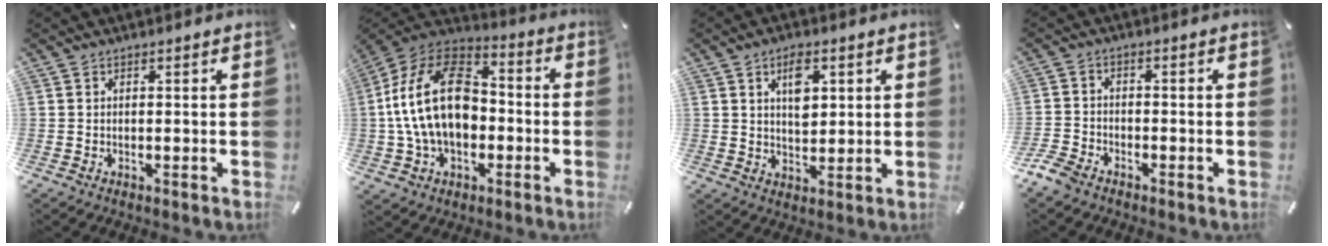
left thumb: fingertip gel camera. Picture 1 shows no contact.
{"total": 21.6, "force": [-1.4, 14.9, 15.5], "torque": [-0.326, 0.030, -0.027]}
{"total": 6.9, "force": [2.7, 4.1, 4.8], "torque": [-0.072, -0.003, 0.042]}
{"total": 4.7, "force": [-3.7, 2.4, 1.7], "torque": [-0.050, 0.013, -0.075]}